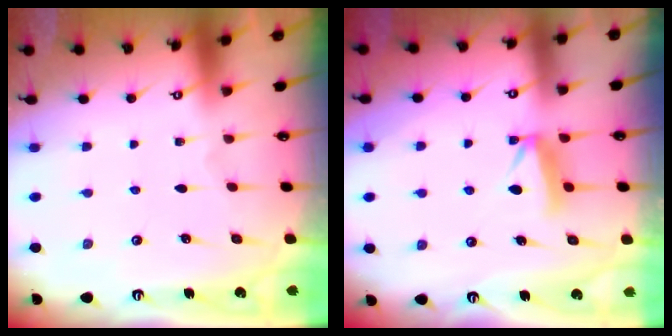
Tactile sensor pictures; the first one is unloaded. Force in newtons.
{"total": 8.0, "press": 8.0, "slide": 0.4}